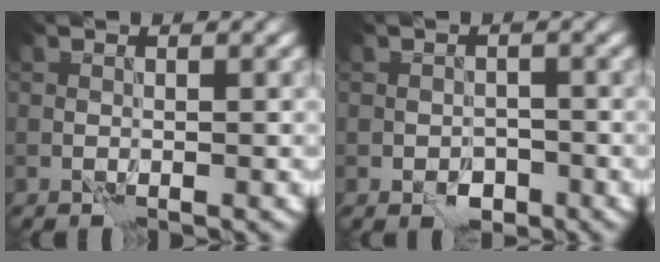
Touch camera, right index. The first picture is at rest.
{"total": 1.7, "force": [-0.9, 1.3, 0.7], "torque": [-0.005, -0.001, -0.014]}